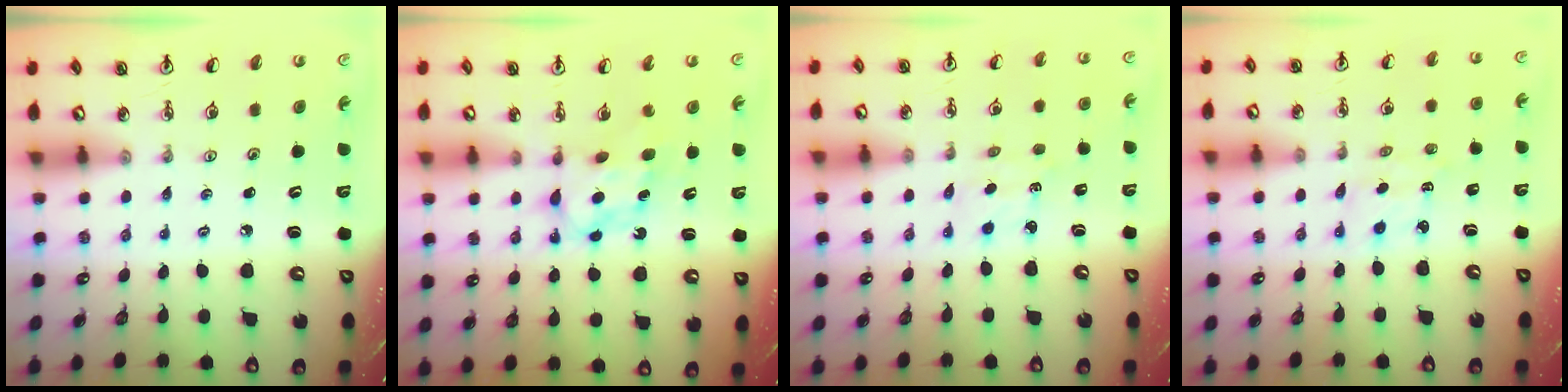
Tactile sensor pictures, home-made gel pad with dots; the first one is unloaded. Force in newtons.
{"total": 7.0, "press": 7.0, "slide": 0.5}
{"total": 2.5, "press": 2.5, "slide": 0.3}
{"total": 2.0, "press": 1.9, "slide": 0.6}